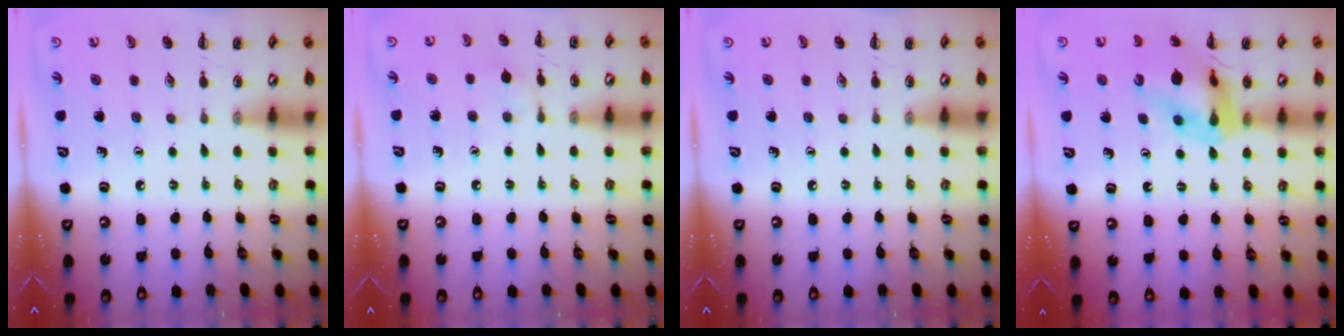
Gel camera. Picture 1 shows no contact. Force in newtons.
{"total": 5.3, "press": 5.0, "slide": 1.8}
{"total": 0.0}
{"total": 14.2, "press": 13.9, "slide": 2.7}